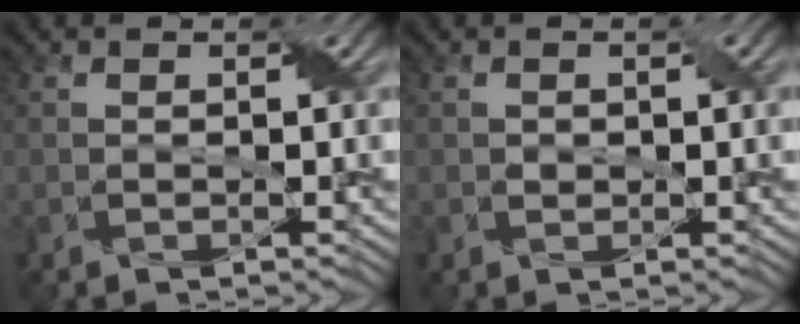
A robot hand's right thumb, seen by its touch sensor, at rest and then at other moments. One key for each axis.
{"total": 0.8, "fx": -0.1, "fy": 0.6, "fz": 0.4, "tx": -0.010, "ty": -0.002, "tz": 0.003}